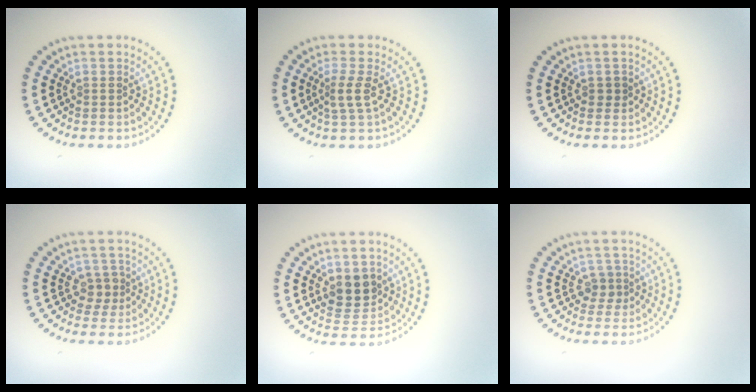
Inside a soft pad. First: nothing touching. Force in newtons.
{"total": 2.0, "press": 1.4, "slide": 1.4}
{"total": 0.7, "press": 0.6, "slide": 0.2}
{"total": 1.7, "press": 1.4, "slide": 0.9}
{"total": 3.4, "press": 3.3, "slide": 0.9}
{"total": 1.6, "press": 1.2, "slide": 1.0}